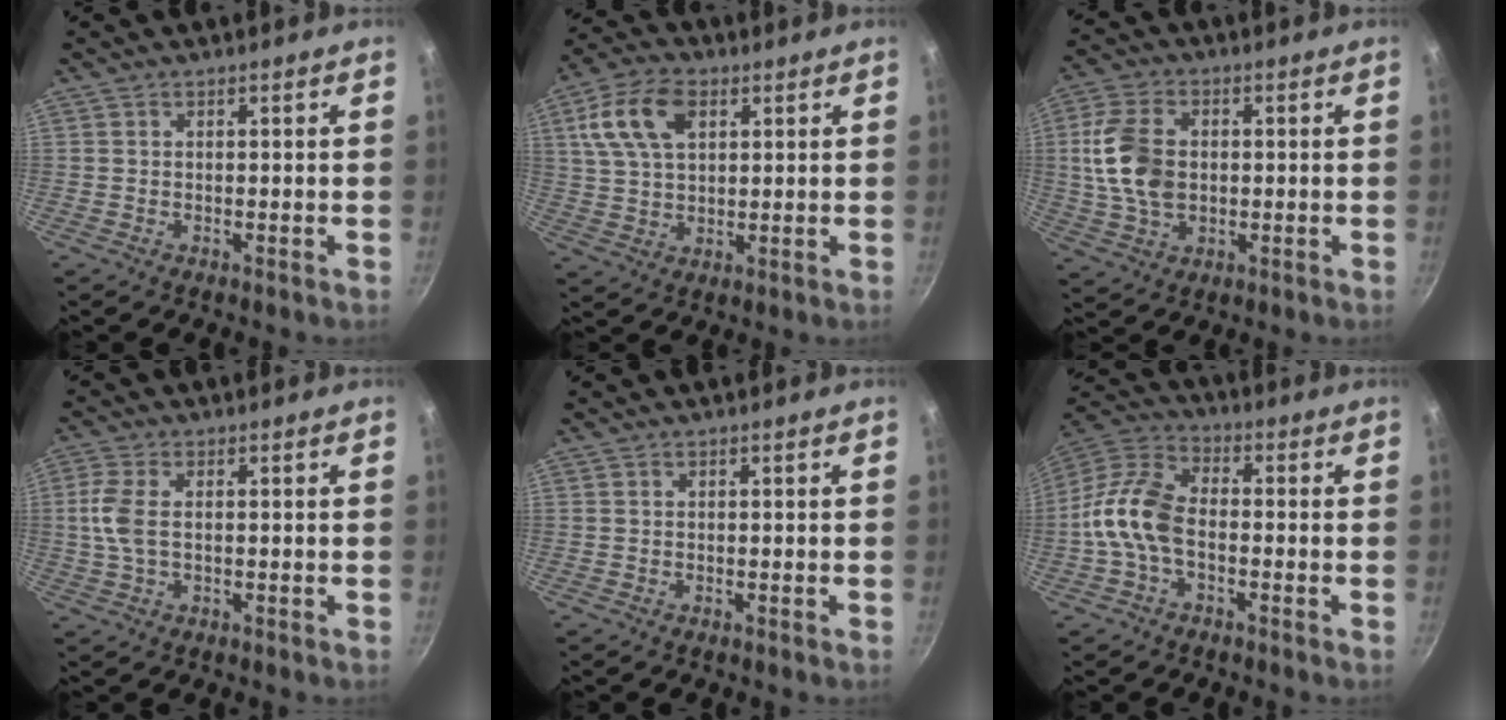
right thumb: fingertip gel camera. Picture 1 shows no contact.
{"total": 12.1, "force": [4.2, 7.5, 8.5], "torque": [-0.150, 0.005, 0.073]}
{"total": 11.9, "force": [0.6, 8.0, 8.8], "torque": [-0.162, 0.009, 0.007]}
{"total": 5.6, "force": [0.3, 3.0, 4.7], "torque": [-0.110, 0.007, 0.002]}
{"total": 0.0}
{"total": 10.9, "force": [-2.7, 6.7, 8.2], "torque": [-0.155, 0.041, -0.071]}